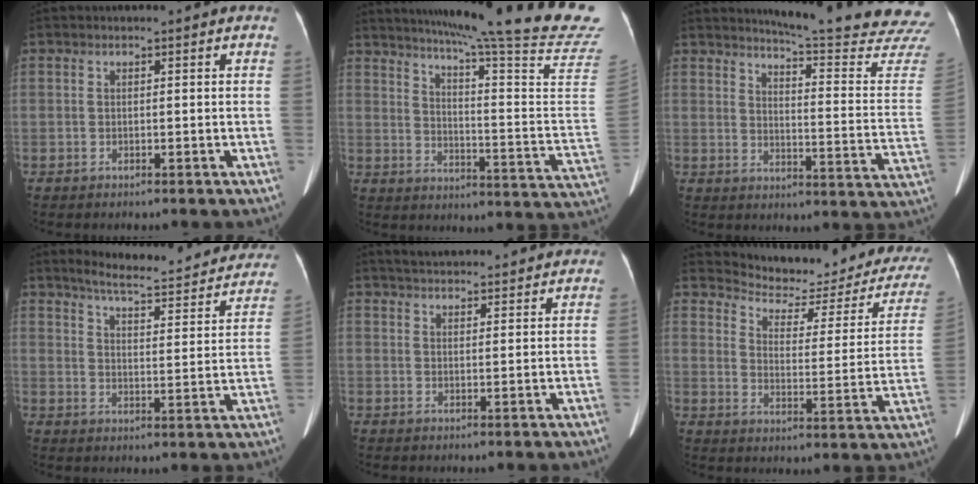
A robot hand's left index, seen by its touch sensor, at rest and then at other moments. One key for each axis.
{"total": 27.8, "fx": 23.5, "fy": -2.5, "fz": 14.5, "tx": -0.212, "ty": -0.116, "tz": 0.298}
{"total": 22.1, "fx": 21.3, "fy": -1.0, "fz": 6.0, "tx": -0.085, "ty": -0.152, "tz": 0.241}
{"total": 20.3, "fx": 18.6, "fy": 3.3, "fz": 7.5, "tx": -0.094, "ty": -0.038, "tz": 0.224}
{"total": 13.5, "fx": 12.5, "fy": 2.2, "fz": 4.5, "tx": -0.065, "ty": 0.036, "tz": 0.167}
{"total": 20.5, "fx": 18.9, "fy": 4.8, "fz": 6.3, "tx": -0.074, "ty": -0.052, "tz": 0.222}